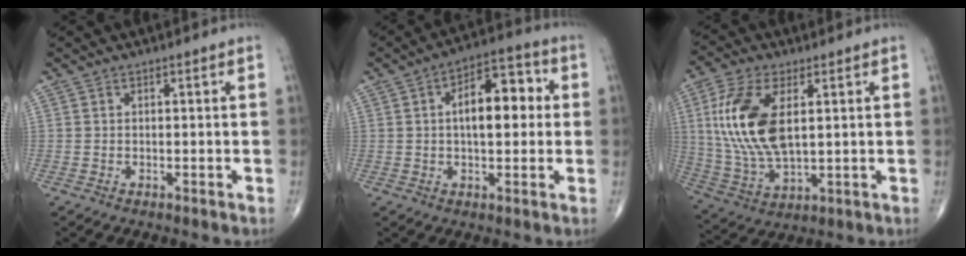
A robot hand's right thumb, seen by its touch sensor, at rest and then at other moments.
{"total": 11.4, "force": [1.4, 5.8, 9.8], "torque": [-0.124, 0.025, 0.013]}
{"total": 16.0, "force": [3.2, 7.9, 13.5], "torque": [-0.284, -0.009, 0.069]}